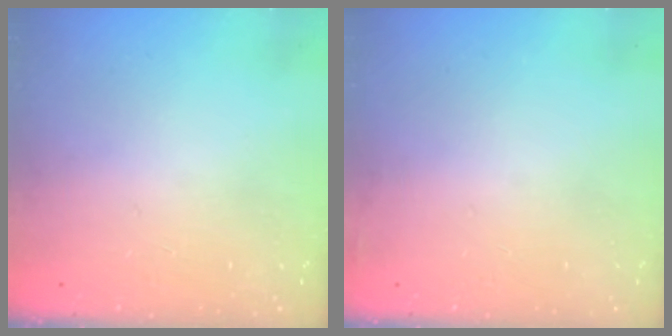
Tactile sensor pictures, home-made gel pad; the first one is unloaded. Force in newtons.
{"total": 2.9, "press": 2.4, "slide": 1.6}